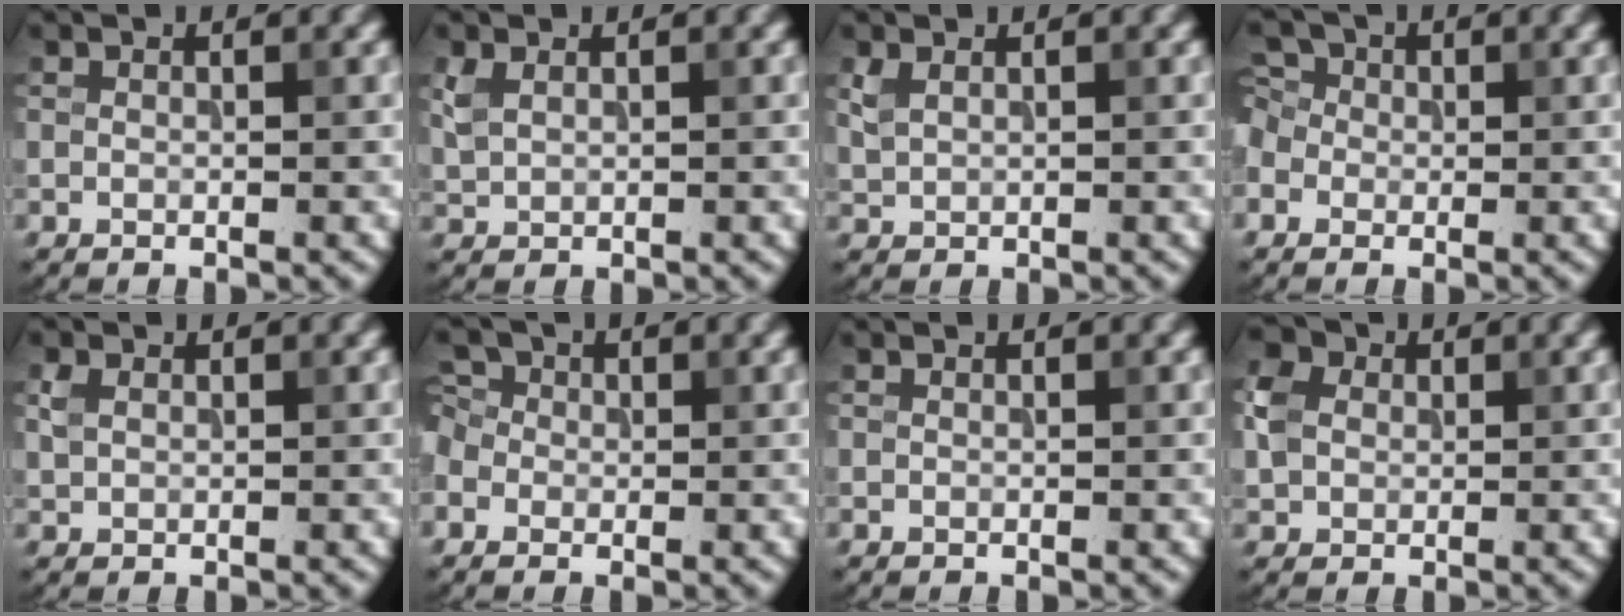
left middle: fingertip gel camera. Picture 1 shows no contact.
{"total": 1.6, "force": [0.8, 1.0, 0.9], "torque": [-0.025, 0.001, 0.021]}
{"total": 1.3, "force": [0.8, 0.7, 0.8], "torque": [-0.021, 0.000, 0.021]}
{"total": 3.6, "force": [0.0, 3.3, 1.4], "torque": [-0.022, 0.022, -0.023]}
{"total": 1.4, "force": [0.5, 1.1, 0.7], "torque": [-0.015, 0.003, 0.011]}
{"total": 3.2, "force": [0.0, 3.0, 1.3], "torque": [-0.016, 0.020, -0.022]}
{"total": 0.0}
{"total": 3.1, "force": [0.4, 2.7, 1.5], "torque": [-0.034, 0.005, 0.005]}